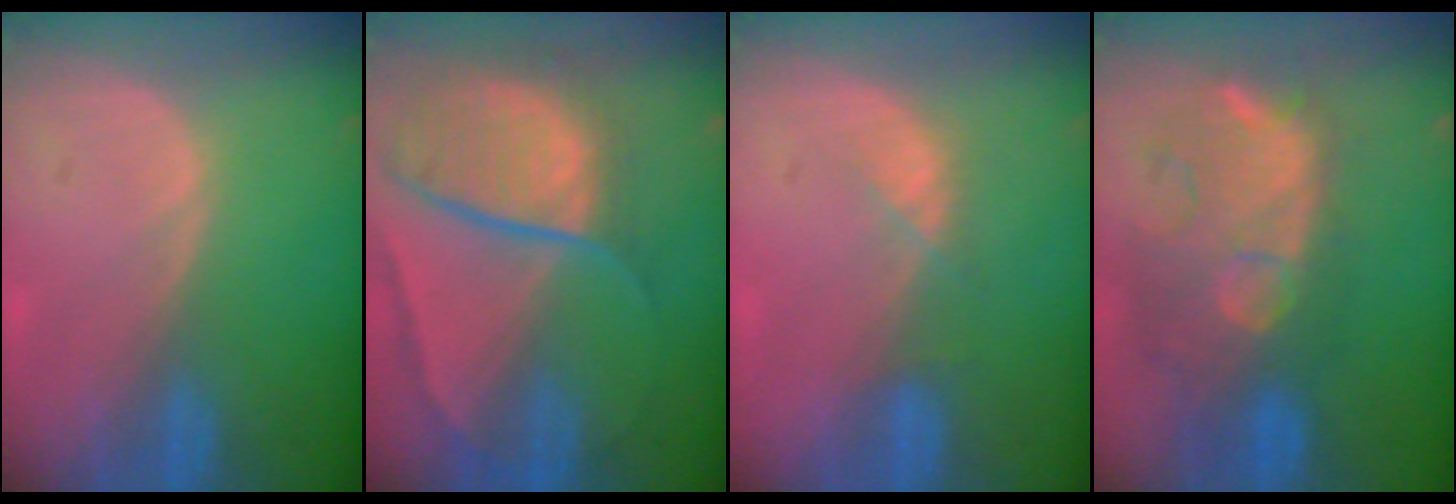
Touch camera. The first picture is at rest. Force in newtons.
{"total": 10.6, "press": 8.8, "slide": 5.9}
{"total": 2.3, "press": 2.2, "slide": 0.7}
{"total": 11.3, "press": 10.5, "slide": 4.4}